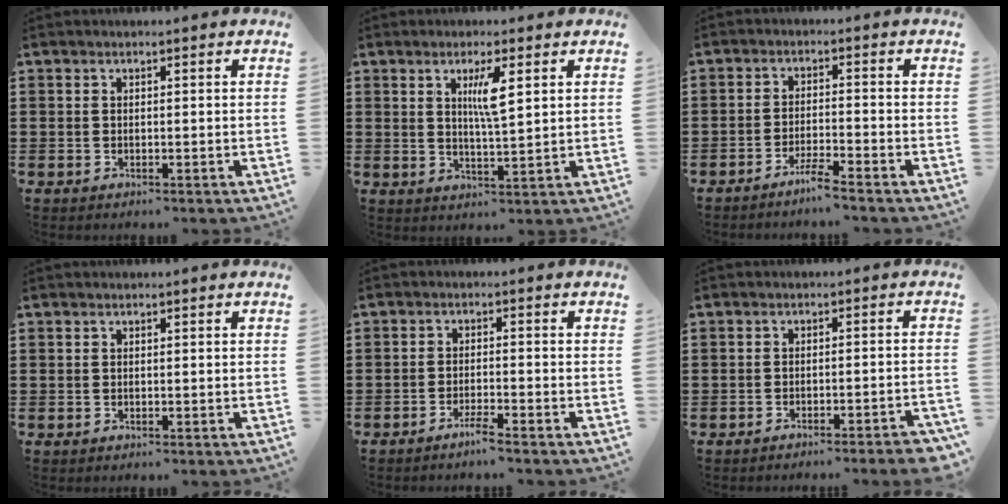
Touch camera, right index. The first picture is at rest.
{"total": 4.5, "force": [1.8, 0.7, 4.1], "torque": [-0.078, 0.001, 0.025]}
{"total": 3.3, "force": [-3.0, -0.4, 1.4], "torque": [-0.032, -0.002, -0.059]}
{"total": 0.0}
{"total": 2.4, "force": [-2.1, -0.2, 1.1], "torque": [-0.020, -0.001, -0.038]}
{"total": 3.1, "force": [-2.7, -0.3, 1.4], "torque": [-0.023, -0.005, -0.052]}